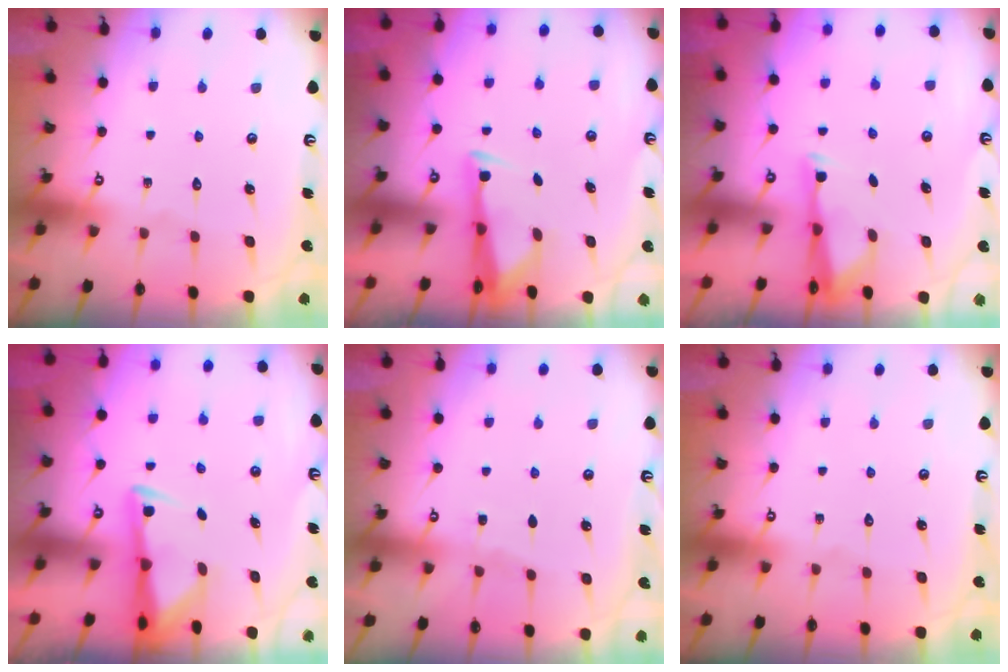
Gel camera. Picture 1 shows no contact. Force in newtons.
{"total": 3.2, "press": 3.0, "slide": 0.8}
{"total": 2.9, "press": 2.9, "slide": 0.6}
{"total": 2.8, "press": 2.7, "slide": 0.6}
{"total": 3.0, "press": 3.0, "slide": 0.4}
{"total": 0.0}